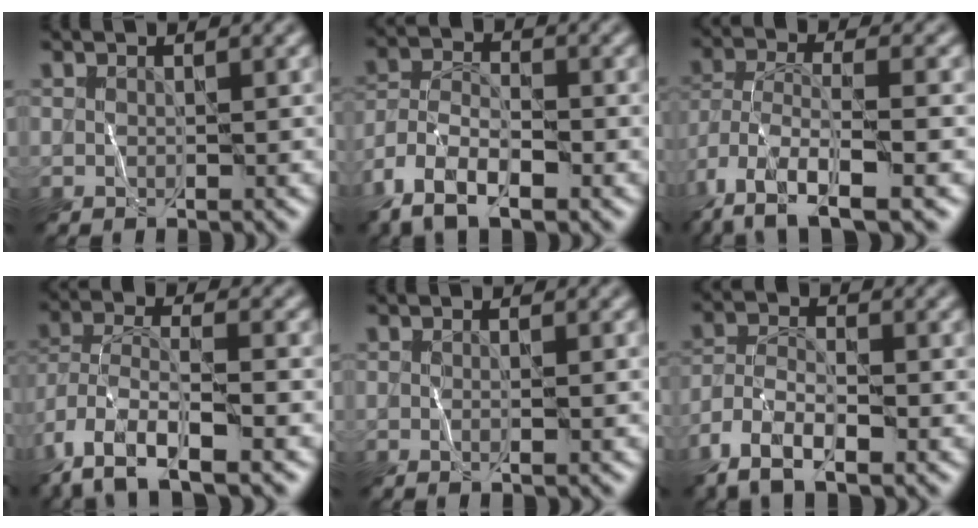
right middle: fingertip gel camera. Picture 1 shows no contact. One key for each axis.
{"total": 6.4, "fx": -4.4, "fy": 2.5, "fz": 3.9, "tx": -0.079, "ty": 0.000, "tz": -0.097}
{"total": 10.1, "fx": -6.2, "fy": 3.1, "fz": 7.4, "tx": -0.157, "ty": -0.010, "tz": -0.119}
{"total": 10.2, "fx": -6.2, "fy": 3.6, "fz": 7.3, "tx": -0.155, "ty": -0.012, "tz": -0.121}
{"total": 0.6, "fx": -0.1, "fy": -0.1, "fz": 0.6, "tx": -0.014, "ty": 0.001, "tz": -0.002}
{"total": 5.1, "fx": -3.5, "fy": 1.7, "fz": 3.3, "tx": -0.068, "ty": 0.002, "tz": -0.078}